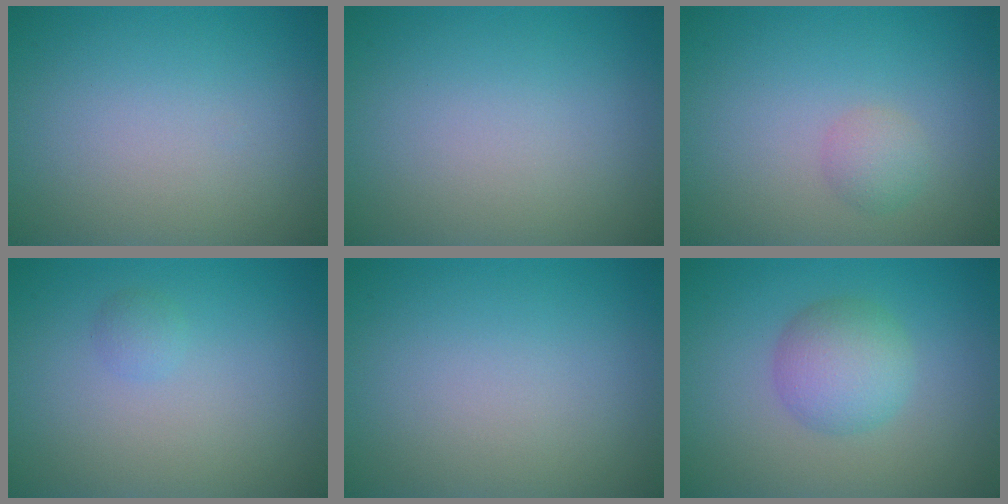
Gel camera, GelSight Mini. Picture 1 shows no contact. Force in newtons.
{"total": 0.0}
{"total": 1.5, "press": 1.5, "slide": 0.1}
{"total": 0.8, "press": 0.8, "slide": 0.0}
{"total": 0.0}
{"total": 3.9, "press": 3.9, "slide": 0.1}